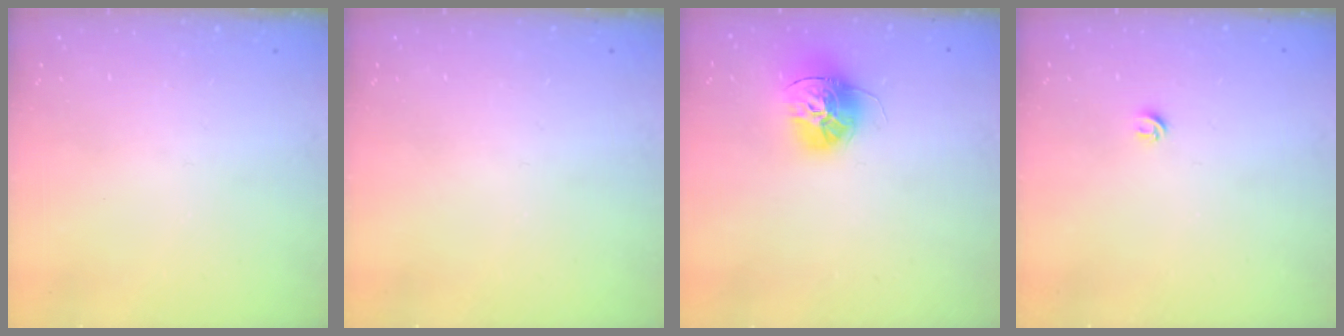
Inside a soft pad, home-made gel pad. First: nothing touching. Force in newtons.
{"total": 0.0}
{"total": 14.9, "press": 14.8, "slide": 1.3}
{"total": 4.3, "press": 4.3, "slide": 0.4}